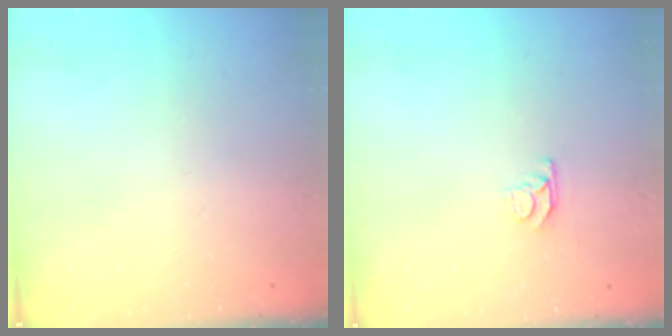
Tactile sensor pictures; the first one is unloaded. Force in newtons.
{"total": 4.6, "press": 4.6, "slide": 0.3}